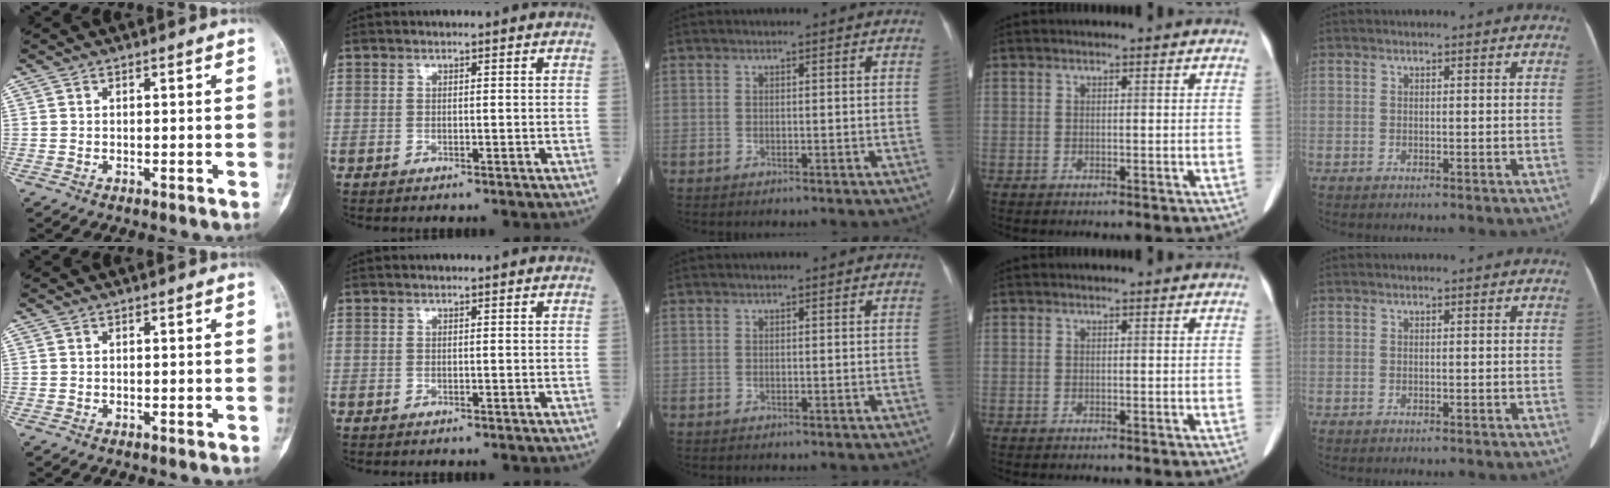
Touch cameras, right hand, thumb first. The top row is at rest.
{}